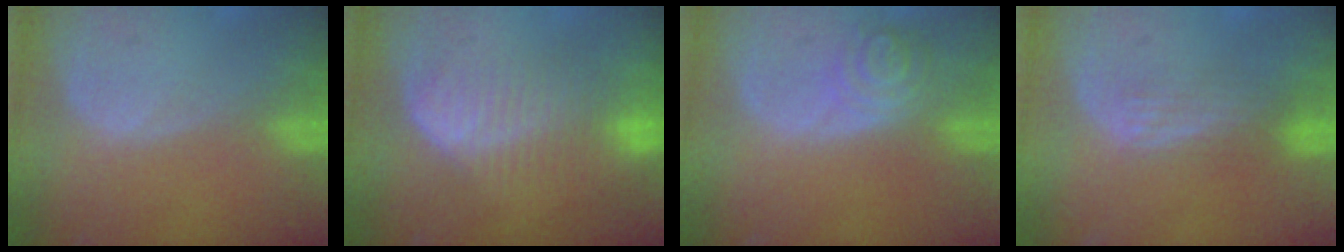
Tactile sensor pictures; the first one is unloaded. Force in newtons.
{"total": 6.9, "press": 6.8, "slide": 1.4}
{"total": 4.2, "press": 4.2, "slide": 0.7}
{"total": 2.9, "press": 2.9, "slide": 0.2}